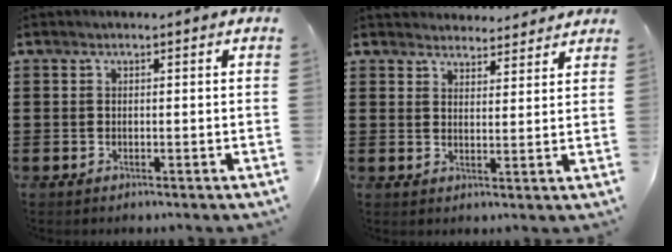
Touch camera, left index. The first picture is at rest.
{"total": 3.5, "force": [3.5, 0.7, -0.1], "torque": [-0.009, -0.011, 0.066]}